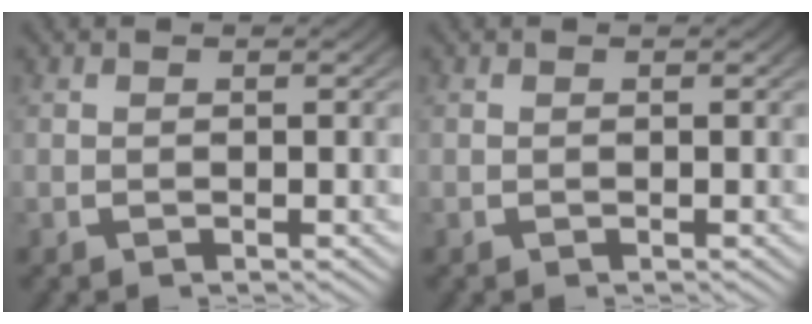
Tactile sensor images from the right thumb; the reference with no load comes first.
{"total": 0.0}